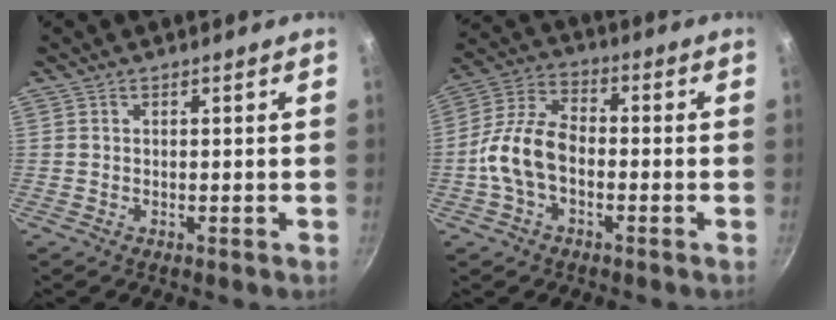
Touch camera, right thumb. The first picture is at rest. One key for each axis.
{"total": 10.8, "fx": -2.4, "fy": 6.7, "fz": 8.1, "tx": -0.142, "ty": 0.040, "tz": -0.060}